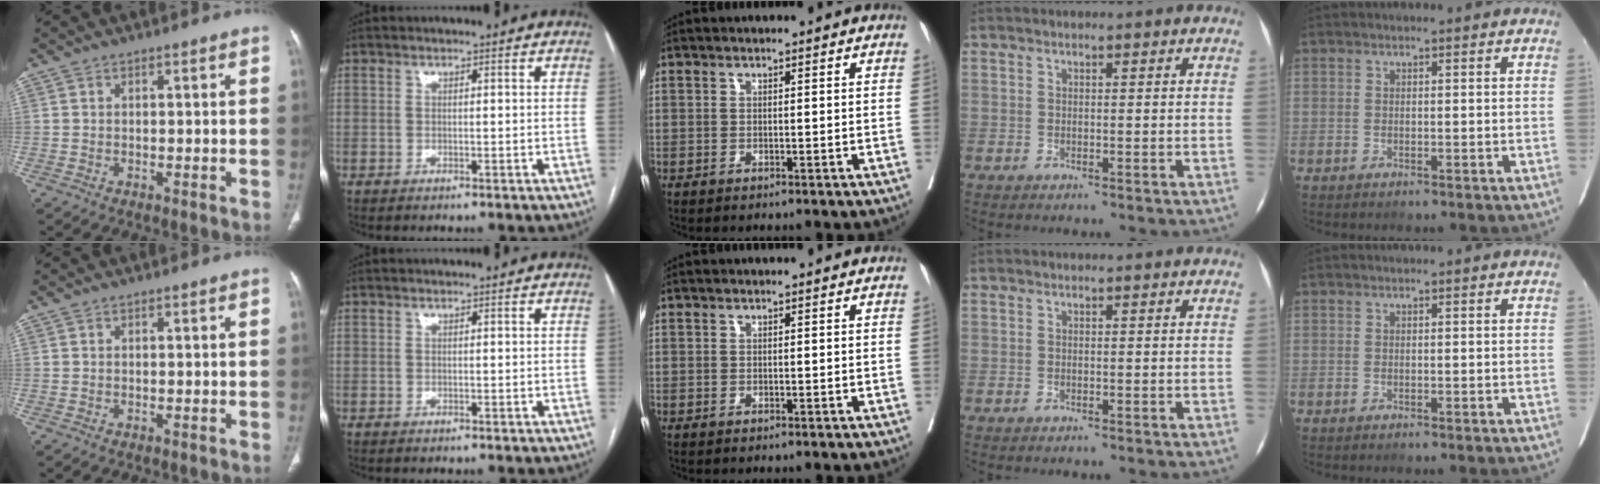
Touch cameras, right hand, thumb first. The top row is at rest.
{}